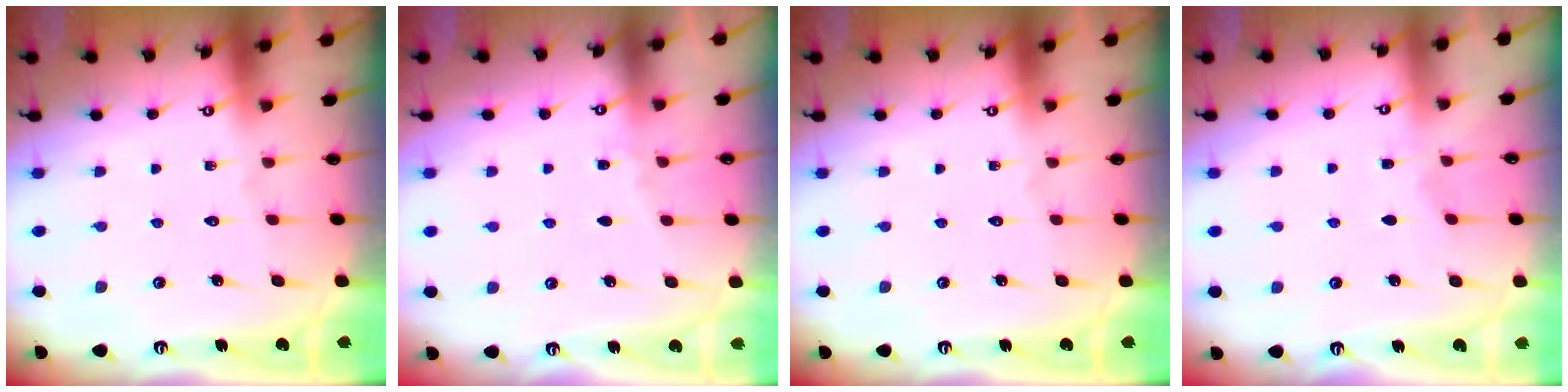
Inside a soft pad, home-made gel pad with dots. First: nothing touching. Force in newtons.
{"total": 4.5, "press": 4.5, "slide": 0.6}
{"total": 0.0}
{"total": 2.9, "press": 2.9, "slide": 0.3}